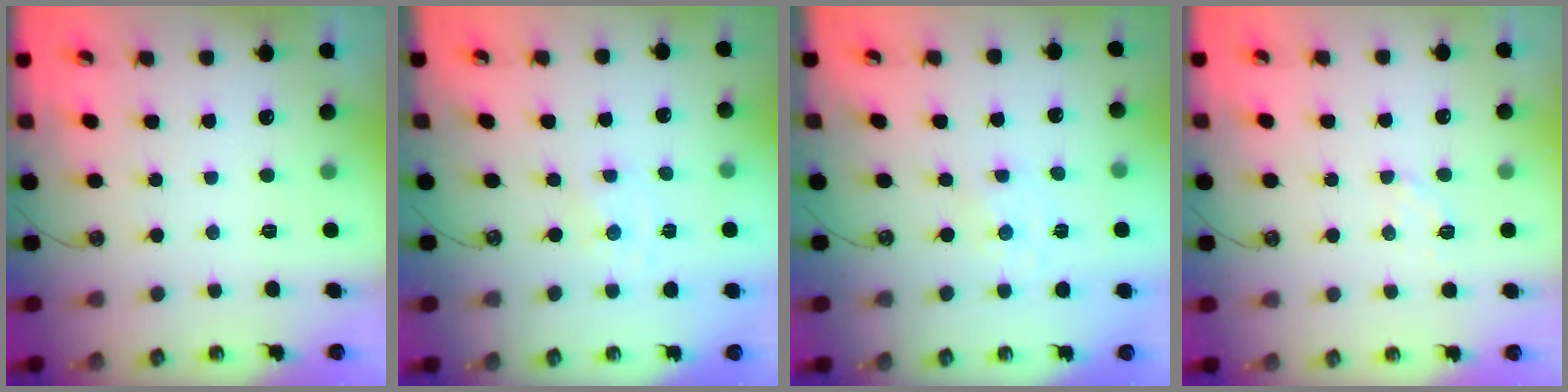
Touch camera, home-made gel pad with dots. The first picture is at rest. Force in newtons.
{"total": 0.0}
{"total": 0.0}
{"total": 3.0, "press": 2.9, "slide": 0.5}